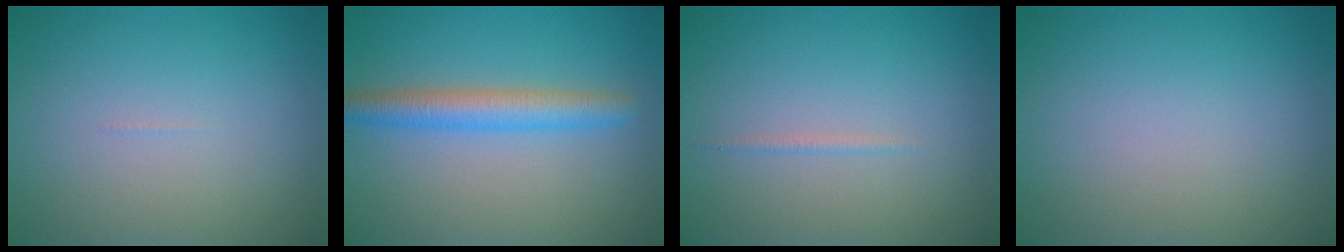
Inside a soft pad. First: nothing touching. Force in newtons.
{"total": 3.6, "press": 3.6, "slide": 0.2}
{"total": 0.5, "press": 0.5, "slide": 0.0}
{"total": 0.0}